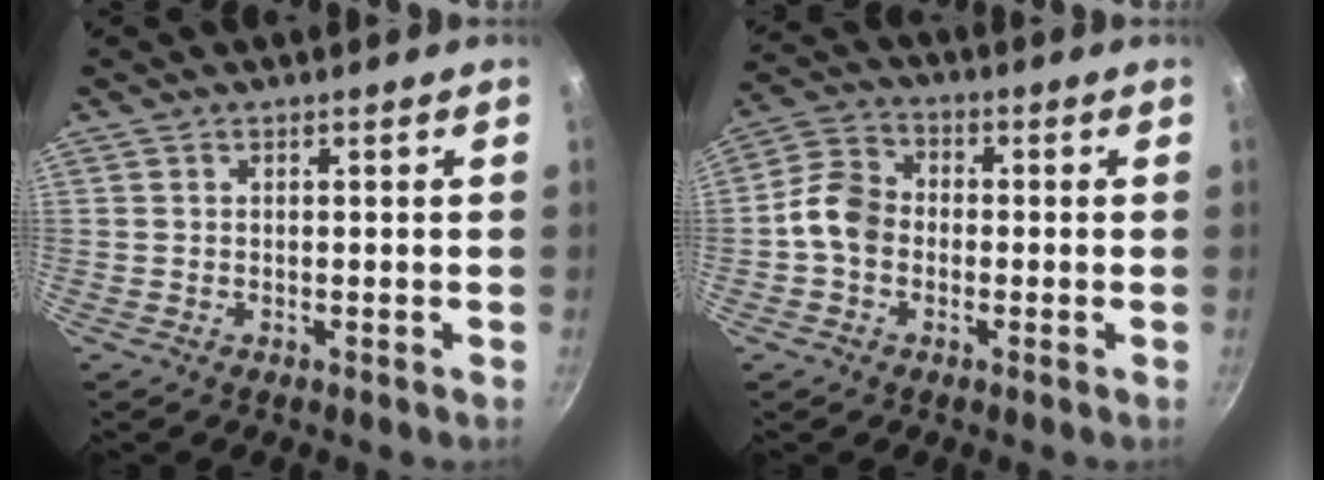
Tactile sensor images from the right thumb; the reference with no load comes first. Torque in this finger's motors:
{"motor_torque": [1.01, 1.25, 0.55, -0.46, 0.05]}